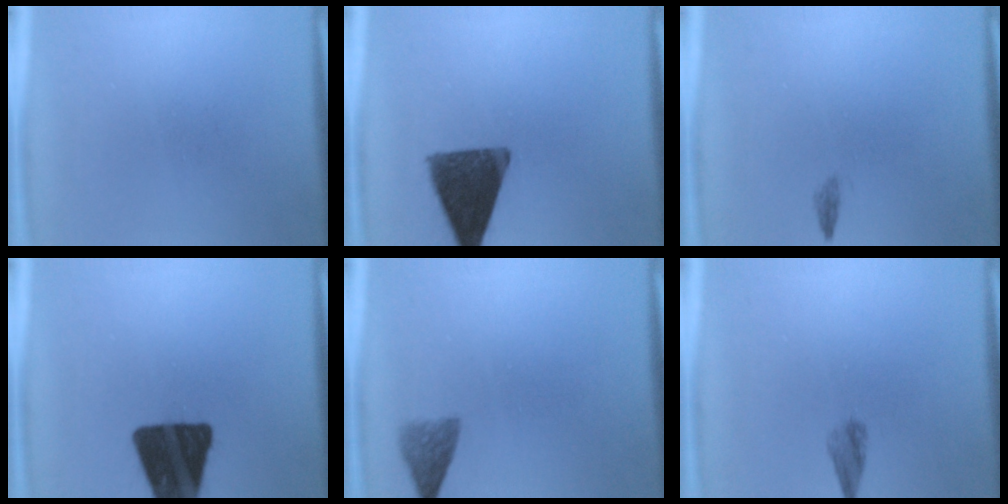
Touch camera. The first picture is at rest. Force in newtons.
{"total": 12.8}
{"total": 0.8}
{"total": 18.7}
{"total": 2.6}
{"total": 2.0}